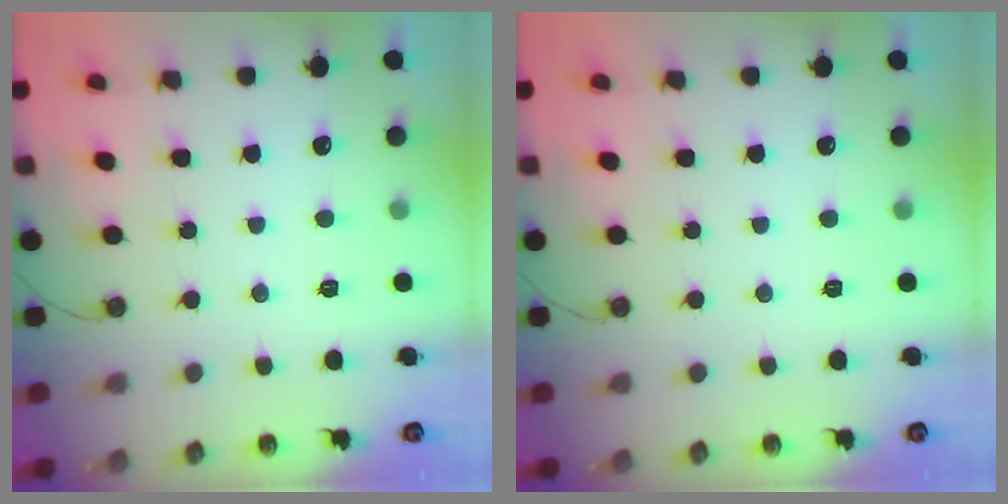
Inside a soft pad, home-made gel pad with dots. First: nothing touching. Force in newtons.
{"total": 0.0}